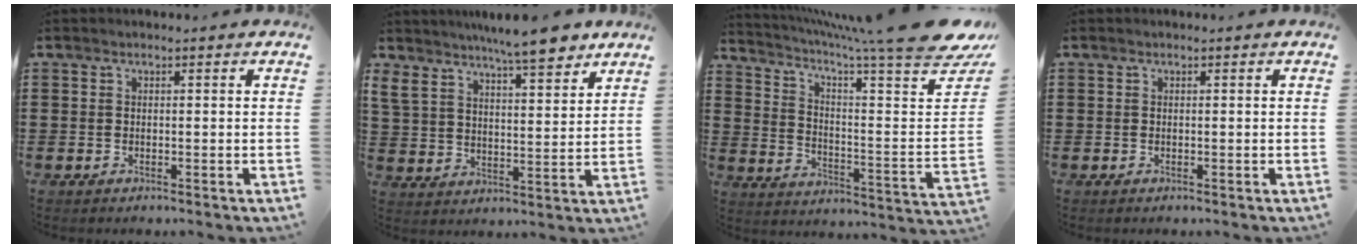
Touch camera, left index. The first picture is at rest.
{"total": 9.2, "force": [7.9, 1.9, 4.2], "torque": [-0.092, -0.035, 0.141]}
{"total": 10.1, "force": [7.6, -0.2, 6.7], "torque": [-0.142, -0.060, 0.117]}
{"total": 0.0}